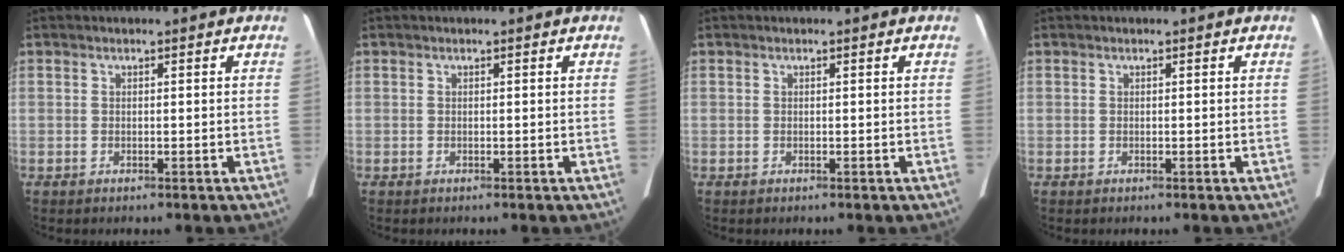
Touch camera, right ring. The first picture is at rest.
{"total": 0.0}
{"total": 0.0}
{"total": 0.0}